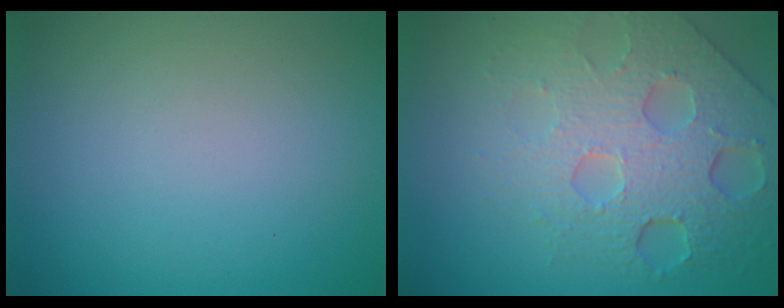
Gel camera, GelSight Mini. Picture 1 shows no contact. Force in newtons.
{"total": 8.2, "press": 5.4, "slide": 6.1}